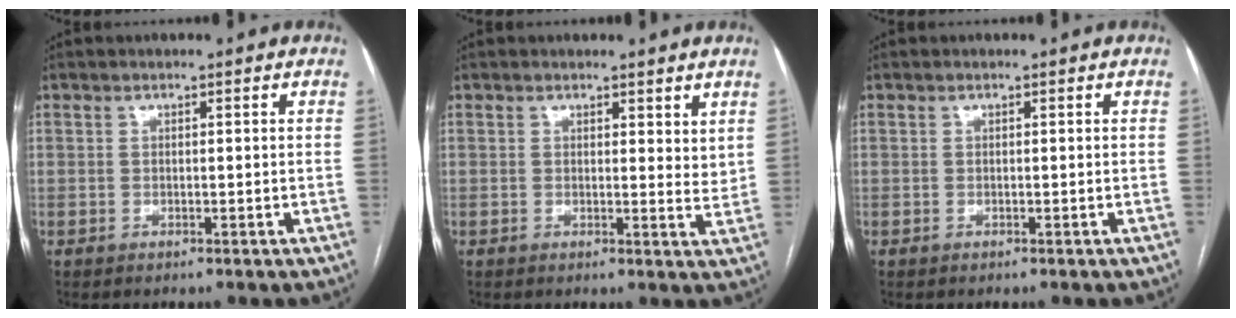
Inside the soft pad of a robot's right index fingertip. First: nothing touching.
{"total": 3.4, "force": [2.6, 1.3, 1.7], "torque": [-0.019, -0.013, 0.032]}
{"total": 0.0}